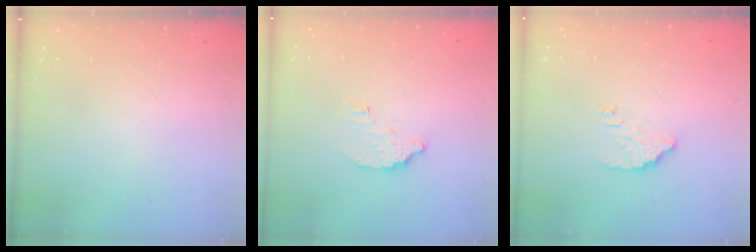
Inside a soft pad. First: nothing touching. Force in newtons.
{"total": 6.3, "press": 6.3, "slide": 0.2}
{"total": 3.7, "press": 3.7, "slide": 0.2}